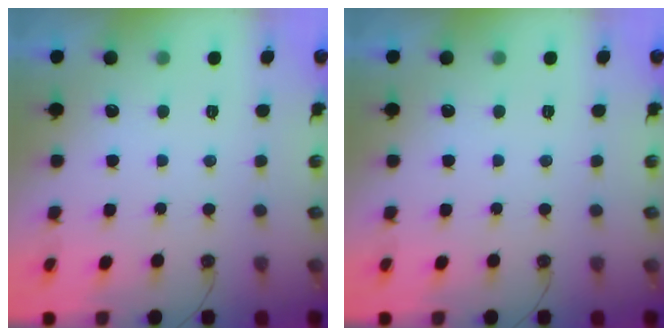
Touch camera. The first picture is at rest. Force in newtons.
{"total": 0.0}